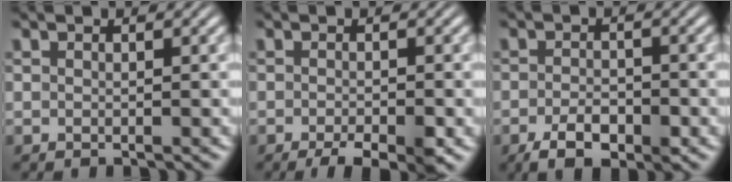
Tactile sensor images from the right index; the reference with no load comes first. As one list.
[{"total": 3.3, "force": [-2.2, 1.0, 2.3], "torque": [-0.030, -0.009, -0.036]}, {"total": 3.9, "force": [-2.3, 1.9, 2.5], "torque": [-0.037, -0.007, -0.038]}]